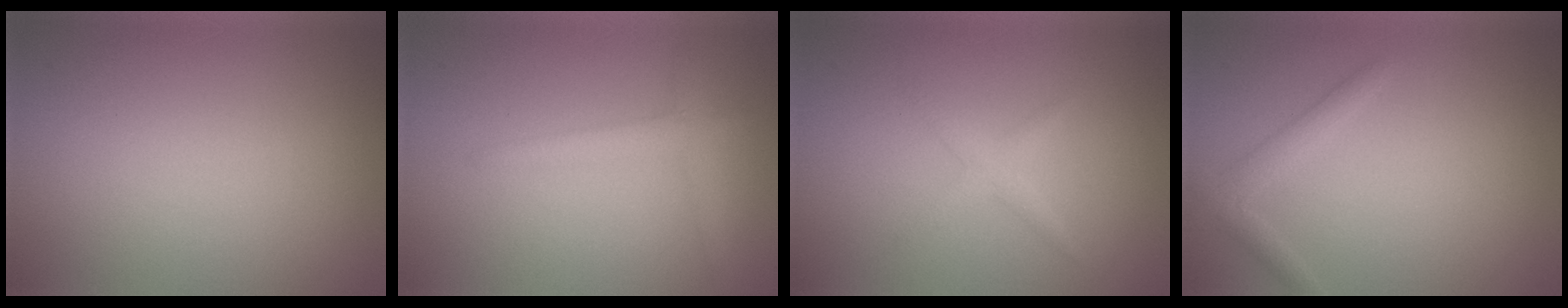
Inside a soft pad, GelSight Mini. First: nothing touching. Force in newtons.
{"total": 2.1, "press": 2.1, "slide": 0.1}
{"total": 1.3, "press": 1.3, "slide": 0.1}
{"total": 1.6, "press": 1.6, "slide": 0.1}